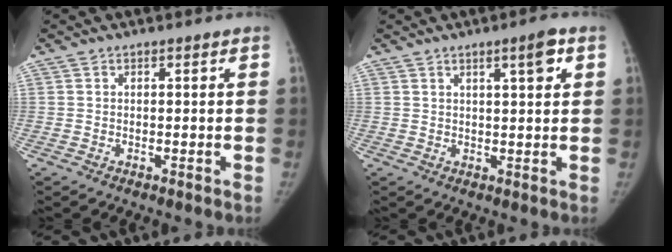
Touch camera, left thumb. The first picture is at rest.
{"total": 4.2, "force": [2.0, 0.8, 3.6], "torque": [-0.050, -0.010, 0.032]}